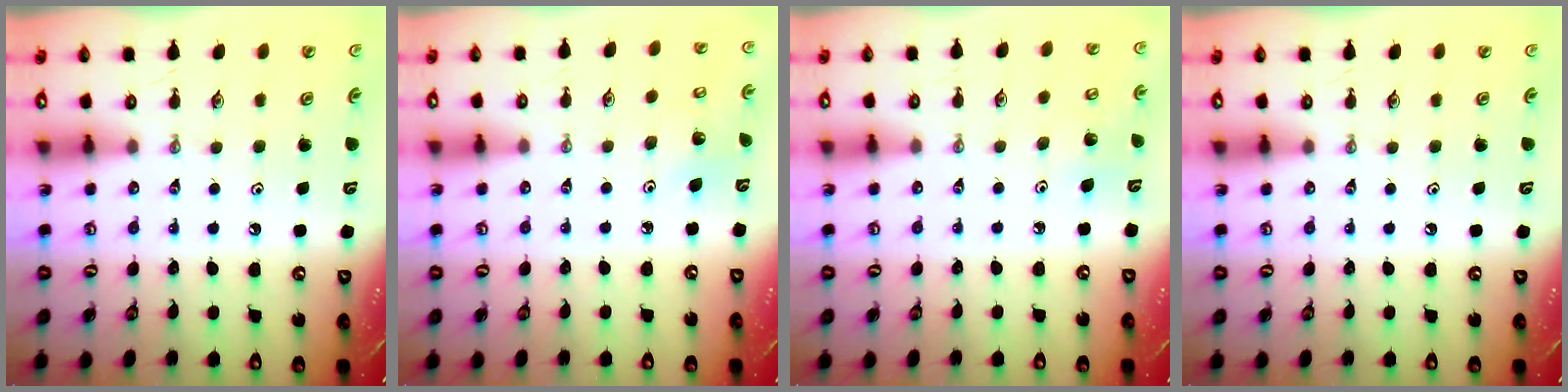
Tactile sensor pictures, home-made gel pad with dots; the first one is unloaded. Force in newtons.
{"total": 4.2, "press": 4.2, "slide": 0.2}
{"total": 4.0, "press": 3.9, "slide": 0.9}
{"total": 0.0}